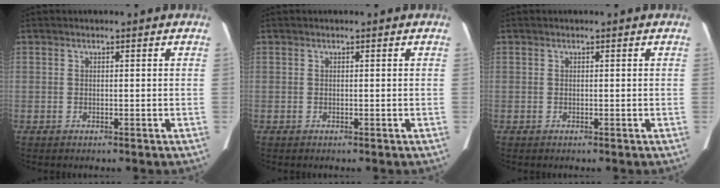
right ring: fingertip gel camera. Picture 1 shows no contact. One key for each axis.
{"total": 0.0}
{"total": 0.0}